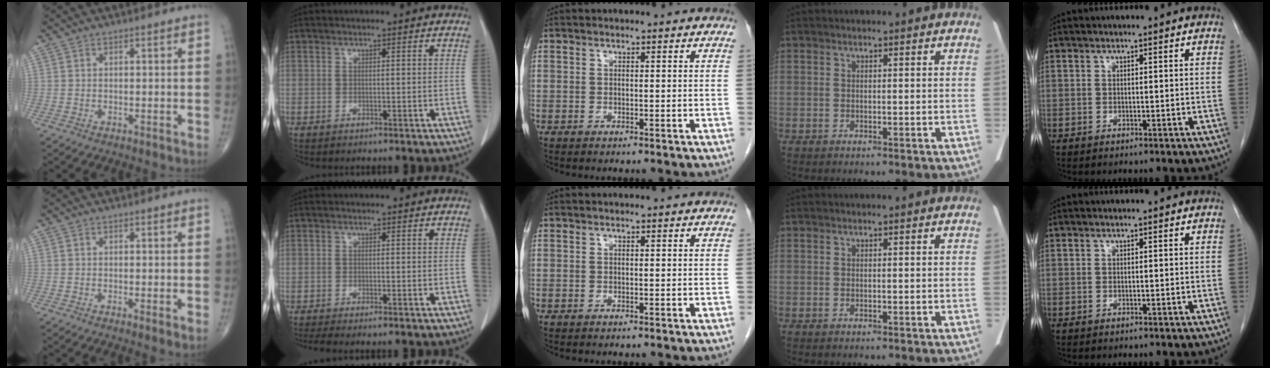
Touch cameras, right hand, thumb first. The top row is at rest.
{"thumb": {"total": 1.4, "force": [-0.1, 0.2, 1.3], "torque": [-0.027, -0.007, -0.005]}, "index": {"total": 1.9, "force": [-1.4, -0.1, 1.2], "torque": [-0.027, -0.006, -0.030]}}